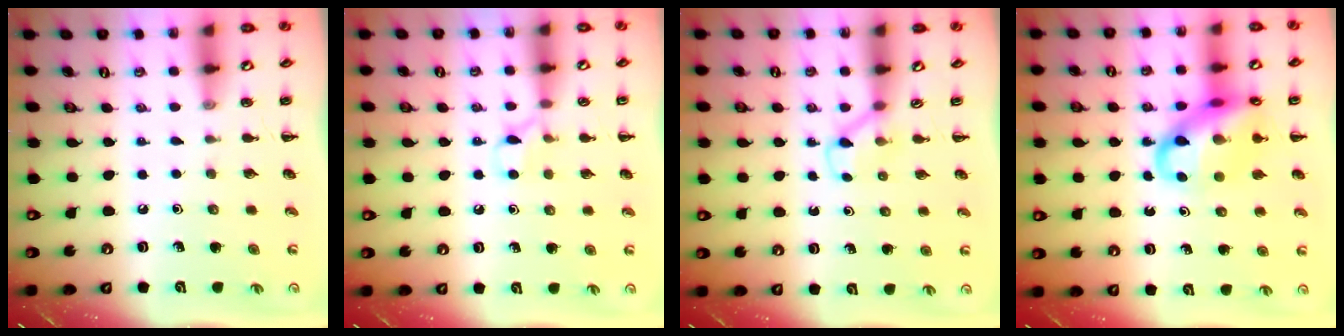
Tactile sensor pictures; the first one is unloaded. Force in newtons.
{"total": 5.5, "press": 5.4, "slide": 1.3}
{"total": 3.0, "press": 2.8, "slide": 0.9}
{"total": 16.9, "press": 16.7, "slide": 2.5}